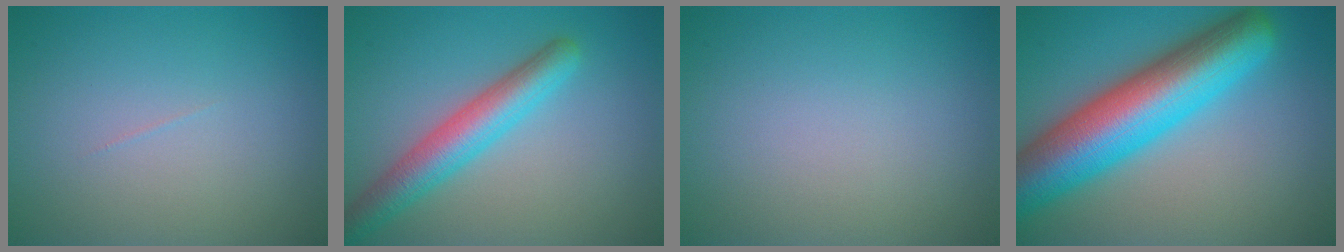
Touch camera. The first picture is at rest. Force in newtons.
{"total": 5.0, "press": 5.0, "slide": 0.3}
{"total": 0.0}
{"total": 11.9, "press": 11.9, "slide": 0.4}